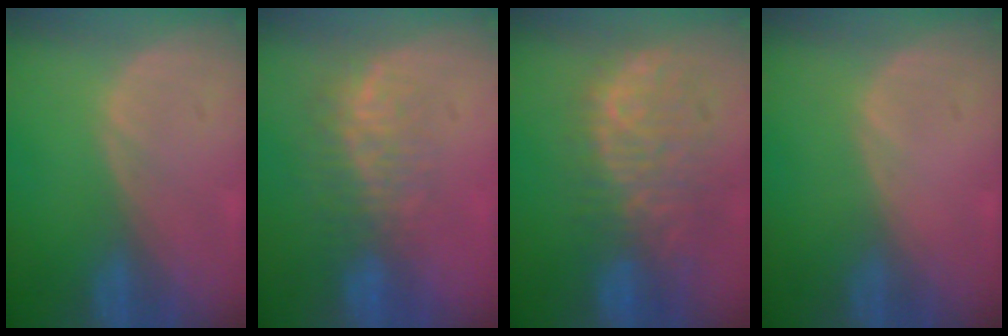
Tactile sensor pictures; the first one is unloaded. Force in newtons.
{"total": 7.7, "press": 7.1, "slide": 3.0}
{"total": 11.3, "press": 9.6, "slide": 5.8}
{"total": 0.0}